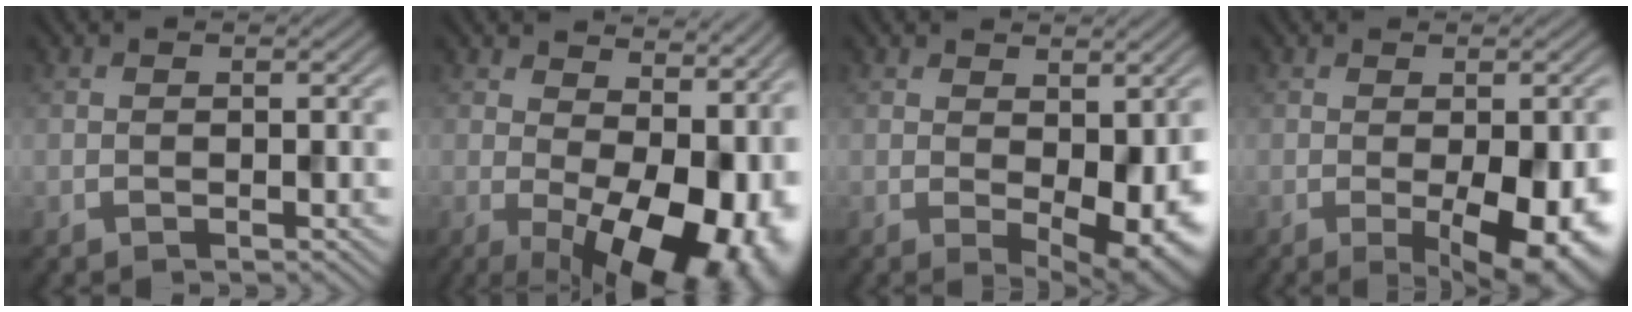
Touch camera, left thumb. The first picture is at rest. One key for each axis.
{"total": 17.0, "fx": -0.9, "fy": 9.3, "fz": 14.3, "tx": -0.170, "ty": -0.034, "tz": 0.022}
{"total": 7.8, "fx": -0.6, "fy": 3.9, "fz": 6.7, "tx": -0.099, "ty": -0.019, "tz": 0.006}
{"total": 9.3, "fx": -2.5, "fy": 3.1, "fz": 8.4, "tx": -0.128, "ty": -0.024, "tz": -0.019}